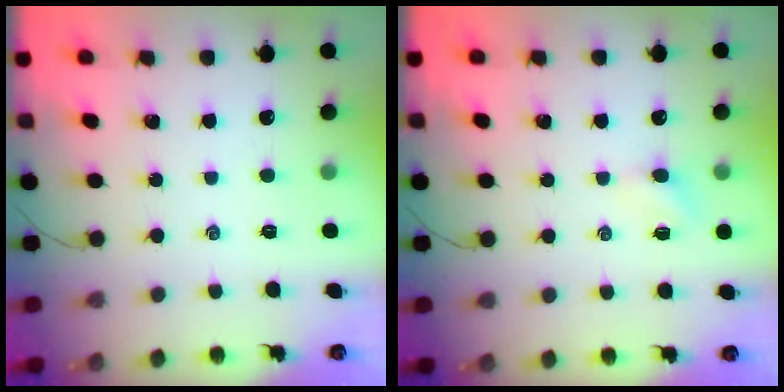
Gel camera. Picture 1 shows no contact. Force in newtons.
{"total": 3.6, "press": 3.4, "slide": 1.1}